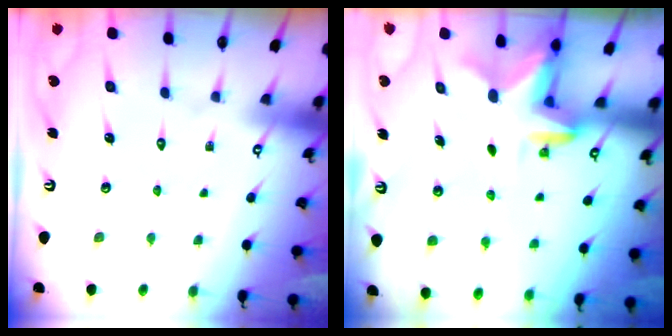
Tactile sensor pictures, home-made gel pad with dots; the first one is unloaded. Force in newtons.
{"total": 2.4, "press": 2.4, "slide": 0.4}